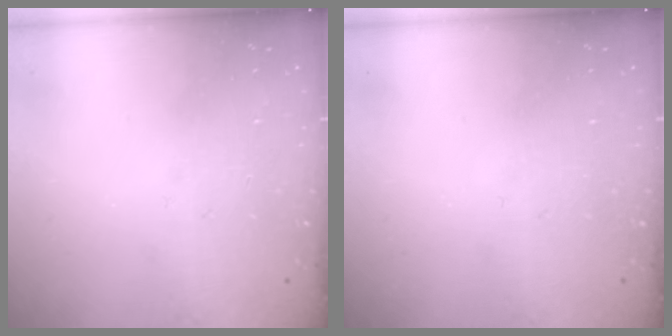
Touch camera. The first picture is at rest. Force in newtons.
{"total": 0.0}